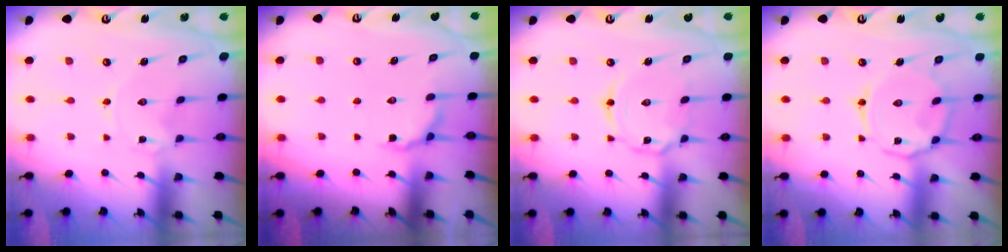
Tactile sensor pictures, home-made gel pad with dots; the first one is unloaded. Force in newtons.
{"total": 5.6, "press": 5.1, "slide": 2.4}
{"total": 6.2, "press": 6.2, "slide": 0.5}
{"total": 8.9, "press": 8.8, "slide": 0.9}